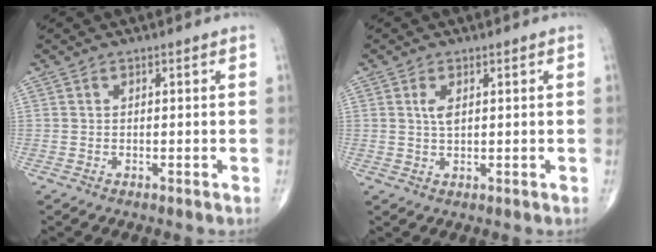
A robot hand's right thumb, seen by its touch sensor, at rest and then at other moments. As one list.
[{"total": 2.4, "force": [0.7, 1.1, 2.0], "torque": [-0.042, -0.002, 0.016]}]